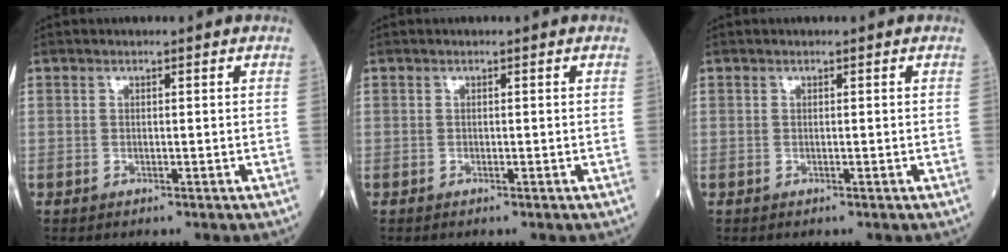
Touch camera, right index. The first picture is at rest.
{"total": 0.0}
{"total": 0.0}